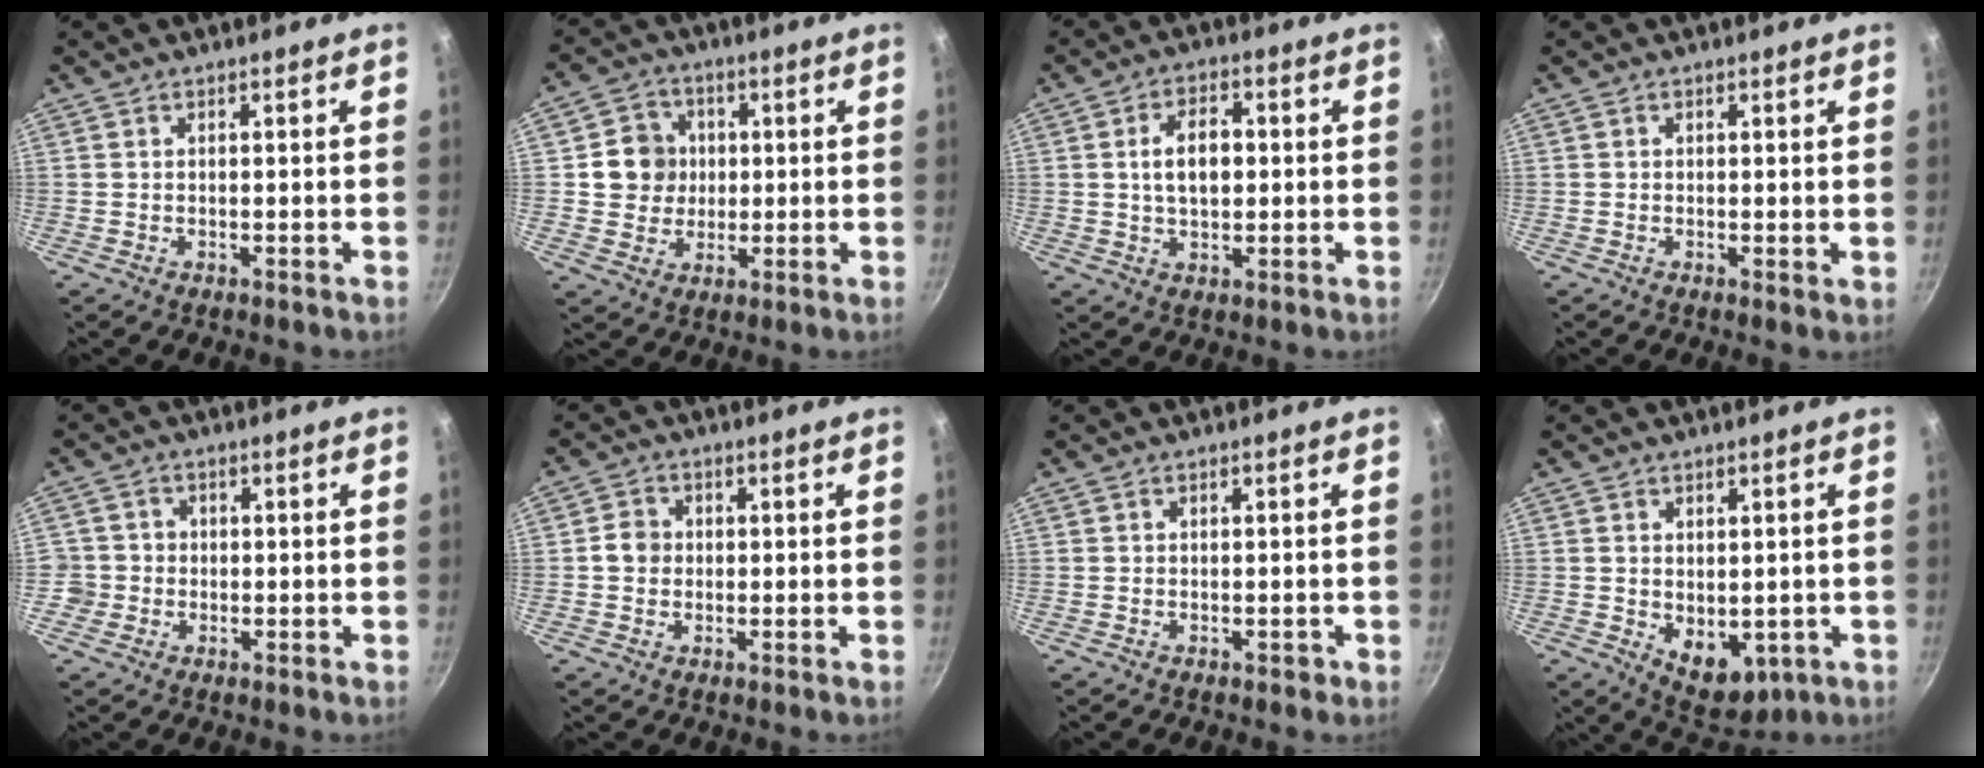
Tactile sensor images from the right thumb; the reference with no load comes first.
{"total": 7.9, "force": [1.0, 7.4, 2.7], "torque": [-0.007, 0.007, 0.012]}
{"total": 7.4, "force": [0.7, 4.5, 5.9], "torque": [-0.083, 0.011, 0.009]}
{"total": 1.0, "force": [0.3, 0.5, 0.8], "torque": [-0.012, -0.002, 0.001]}
{"total": 3.8, "force": [-0.8, 3.7, 0.5], "torque": [0.016, 0.013, -0.017]}
{"total": 3.6, "force": [-0.1, 3.2, 1.5], "torque": [-0.009, 0.009, -0.009]}
{"total": 1.1, "force": [-0.5, 0.7, 0.7], "torque": [-0.002, 0.008, -0.005]}
{"total": 8.1, "force": [-1.0, 5.4, 5.9], "torque": [-0.060, -0.014, 0.005]}